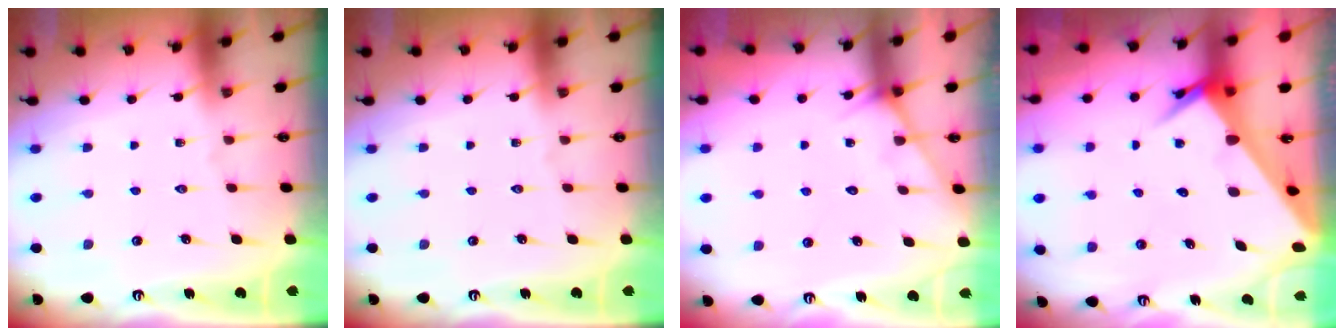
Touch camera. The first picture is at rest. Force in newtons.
{"total": 0.0}
{"total": 5.2, "press": 5.2, "slide": 0.5}
{"total": 5.1, "press": 5.1, "slide": 0.3}